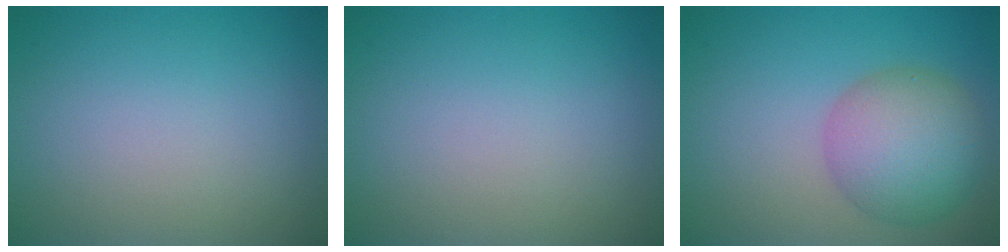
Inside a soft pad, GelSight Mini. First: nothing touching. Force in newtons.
{"total": 0.0}
{"total": 6.5, "press": 6.5, "slide": 0.2}